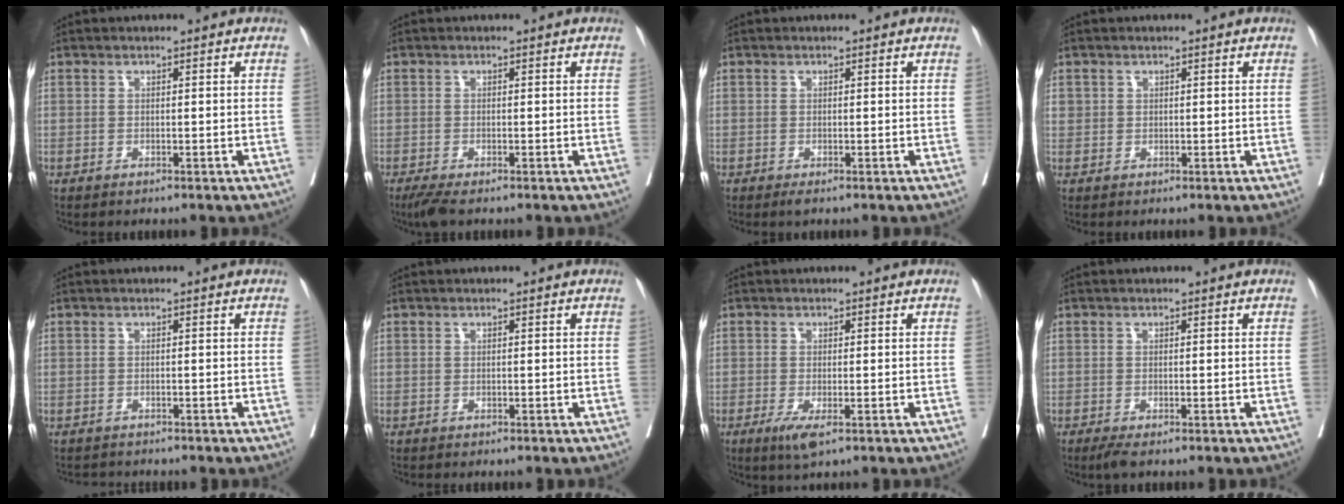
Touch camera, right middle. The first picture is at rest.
{"total": 2.7, "force": [-2.0, 0.4, 1.7], "torque": [-0.033, -0.009, -0.037]}
{"total": 0.9, "force": [-0.6, 0.1, 0.6], "torque": [-0.010, -0.005, -0.008]}
{"total": 1.2, "force": [0.5, 1.1, 0.2], "torque": [0.008, 0.006, 0.006]}
{"total": 1.7, "force": [-1.7, 0.3, -0.1], "torque": [-0.006, -0.009, -0.027]}
{"total": 0.0}
{"total": 3.2, "force": [-1.5, 0.6, 2.7], "torque": [-0.046, -0.009, -0.023]}
{"total": 1.7, "force": [-1.2, 0.2, 1.2], "torque": [-0.026, -0.009, -0.023]}